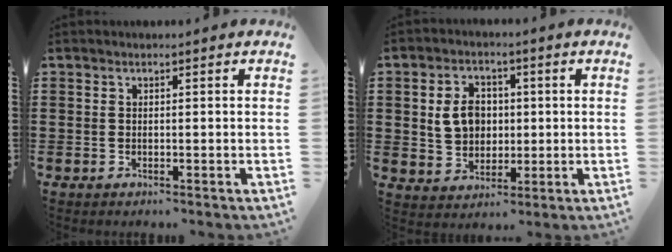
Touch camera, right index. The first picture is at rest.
{"total": 6.3, "force": [0.8, 5.0, 3.8], "torque": [-0.088, 0.010, 0.009]}